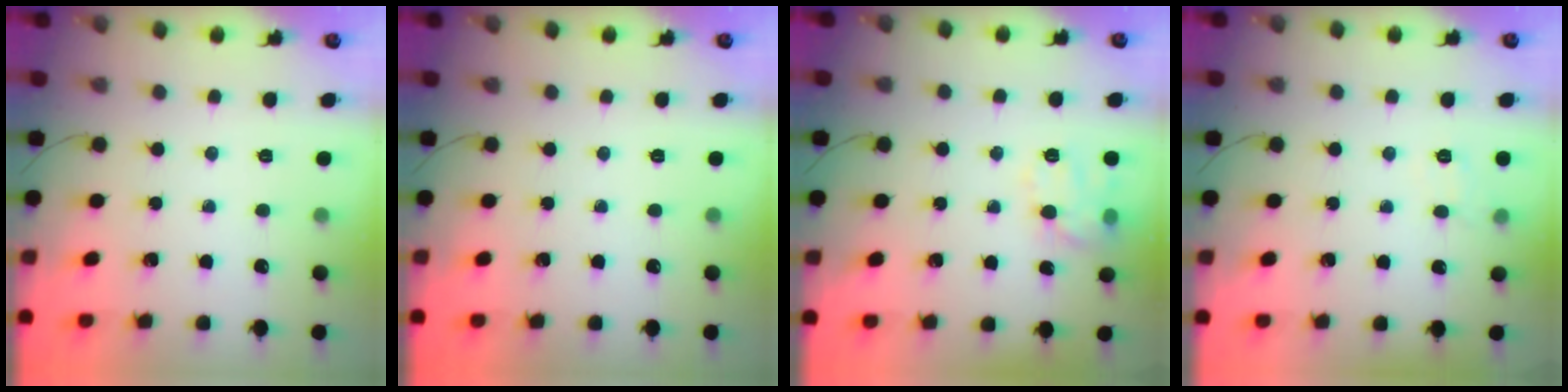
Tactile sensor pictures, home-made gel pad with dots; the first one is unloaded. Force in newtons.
{"total": 0.0}
{"total": 10.8, "press": 10.8, "slide": 0.4}
{"total": 5.9, "press": 5.7, "slide": 1.2}